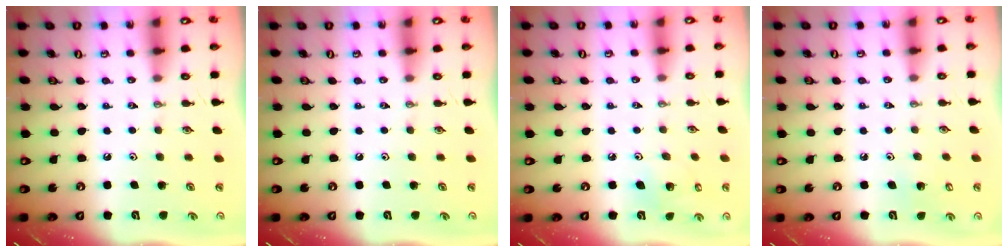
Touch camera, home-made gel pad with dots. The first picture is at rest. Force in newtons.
{"total": 0.0}
{"total": 6.4, "press": 5.9, "slide": 2.4}
{"total": 2.9, "press": 2.9, "slide": 0.3}